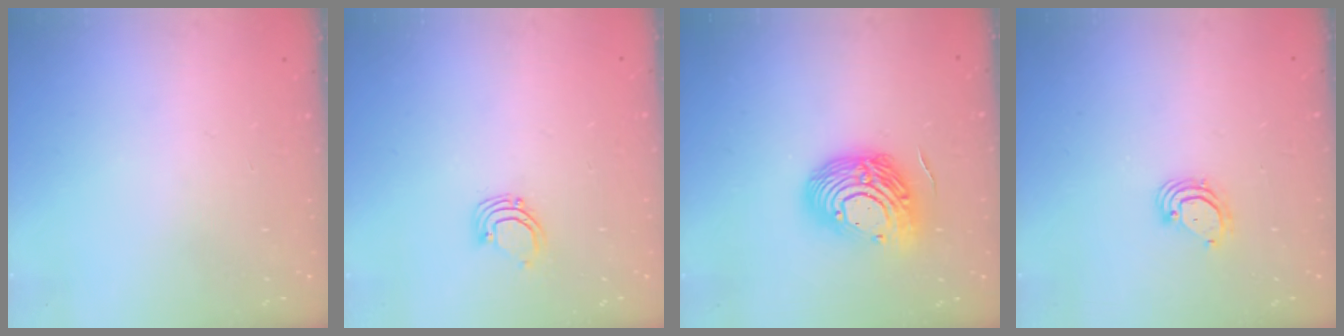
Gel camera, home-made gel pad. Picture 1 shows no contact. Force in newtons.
{"total": 2.7, "press": 2.7, "slide": 0.2}
{"total": 16.1, "press": 16.0, "slide": 1.8}
{"total": 3.9, "press": 3.9, "slide": 0.1}